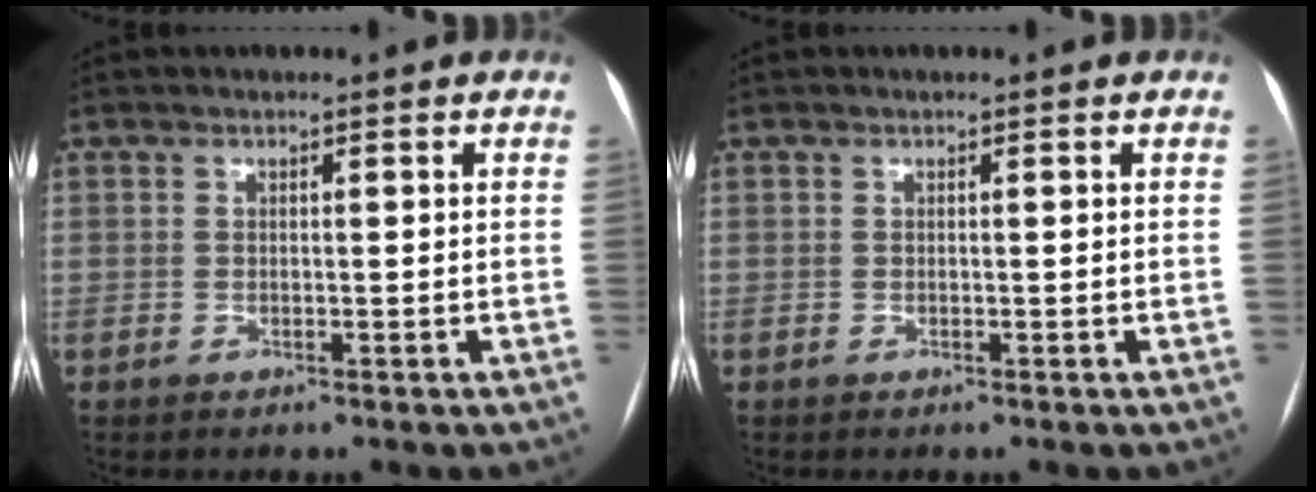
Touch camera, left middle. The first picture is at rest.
{"total": 0.0}